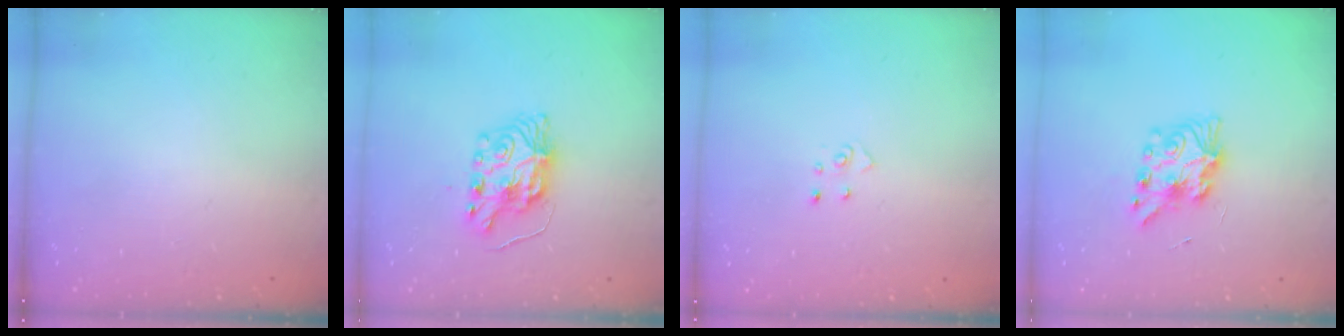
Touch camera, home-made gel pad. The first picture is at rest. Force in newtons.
{"total": 8.2, "press": 8.2, "slide": 0.5}
{"total": 2.6, "press": 2.6, "slide": 0.3}
{"total": 8.3, "press": 8.2, "slide": 0.2}